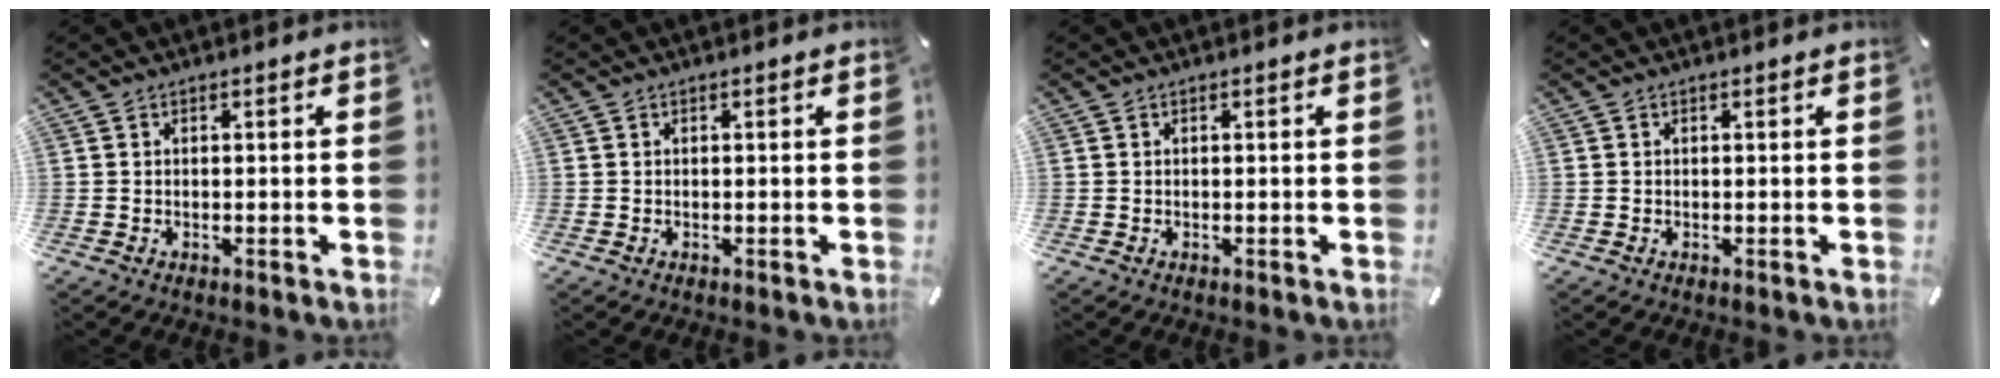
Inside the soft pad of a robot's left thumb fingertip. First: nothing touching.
{"total": 0.0}
{"total": 0.0}
{"total": 0.0}